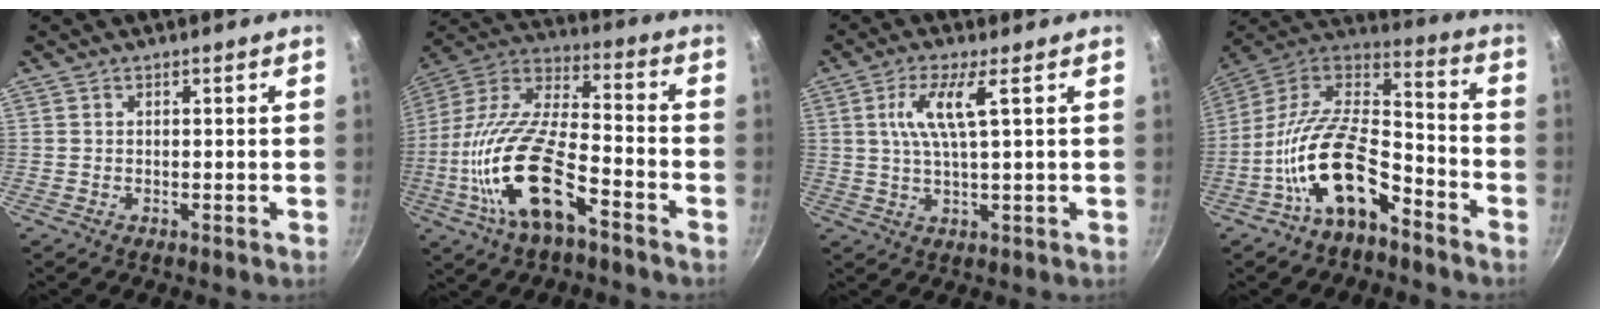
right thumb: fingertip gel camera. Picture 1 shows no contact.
{"total": 21.2, "force": [-8.3, 8.4, 17.6], "torque": [-0.367, 0.049, -0.152]}
{"total": 6.9, "force": [2.1, 1.0, 6.5], "torque": [-0.151, -0.002, 0.044]}
{"total": 17.1, "force": [-8.7, 7.9, 12.4], "torque": [-0.216, 0.086, -0.162]}